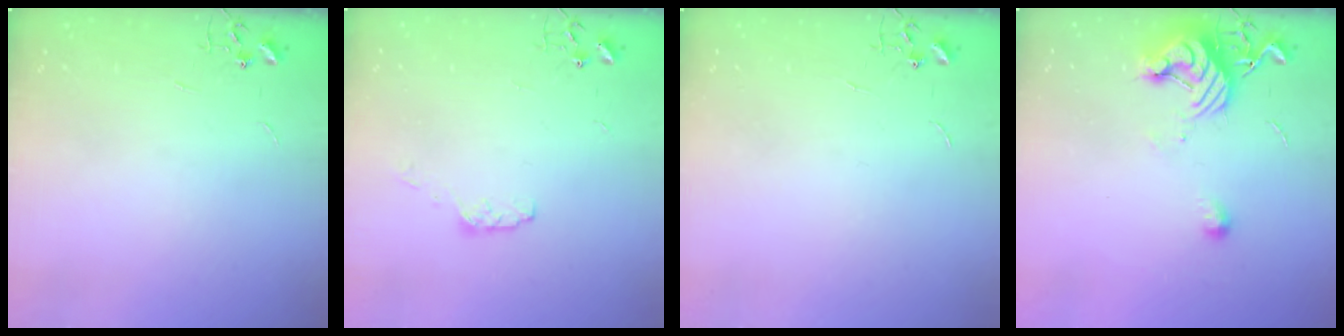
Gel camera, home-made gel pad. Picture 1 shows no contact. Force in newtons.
{"total": 4.3, "press": 4.3, "slide": 0.7}
{"total": 0.0}
{"total": 11.6, "press": 11.6, "slide": 0.7}